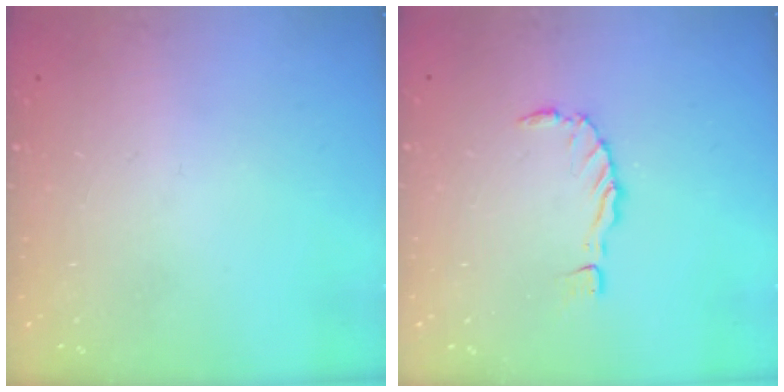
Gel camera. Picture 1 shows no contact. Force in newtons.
{"total": 0.0}